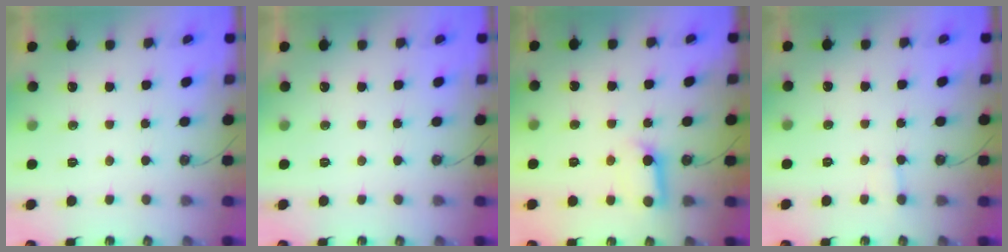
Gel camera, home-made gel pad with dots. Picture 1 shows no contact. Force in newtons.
{"total": 0.0}
{"total": 9.8, "press": 9.8, "slide": 1.2}
{"total": 2.4, "press": 2.4, "slide": 0.3}